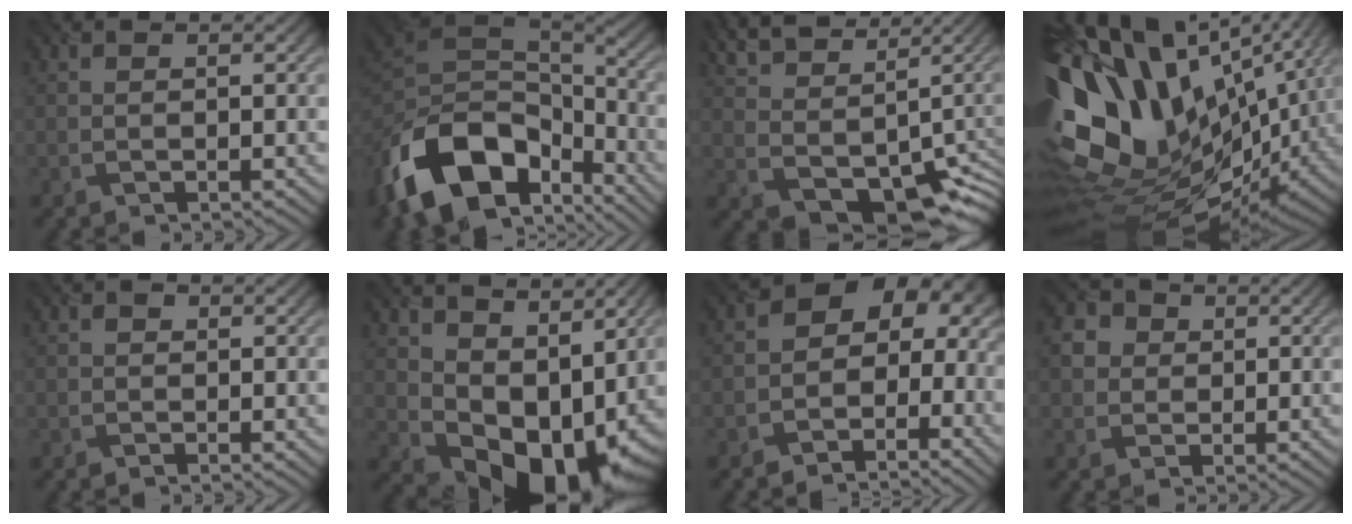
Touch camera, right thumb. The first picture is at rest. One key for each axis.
{"total": 17.4, "fx": -8.7, "fy": 10.4, "fz": 11.0, "tx": -0.277, "ty": -0.040, "tz": -0.134}
{"total": 13.2, "fx": 5.0, "fy": 8.1, "fz": 9.1, "tx": -0.176, "ty": 0.000, "tz": 0.122}
{"total": 20.6, "fx": 3.2, "fy": 13.1, "fz": 15.5, "tx": -0.354, "ty": -0.050, "tz": 0.090}
{"total": 0.8, "fx": 0.3, "fy": 0.7, "fz": 0.3, "tx": -0.003, "ty": -0.002, "tz": 0.001}
{"total": 12.5, "fx": 2.9, "fy": 8.8, "fz": 8.4, "tx": -0.148, "ty": -0.026, "tz": 0.066}
{"total": 8.6, "fx": -1.5, "fy": 6.2, "fz": 5.7, "tx": -0.064, "ty": 0.009, "tz": -0.044}
{"total": 4.7, "fx": 1.2, "fy": 4.1, "fz": 2.0, "tx": -0.073, "ty": 0.012, "tz": 0.009}